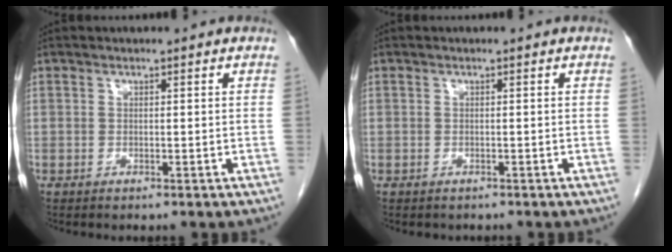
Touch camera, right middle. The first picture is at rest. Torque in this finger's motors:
{"motor_torque": [0.04, -0.02, -0.01, 0.00]}